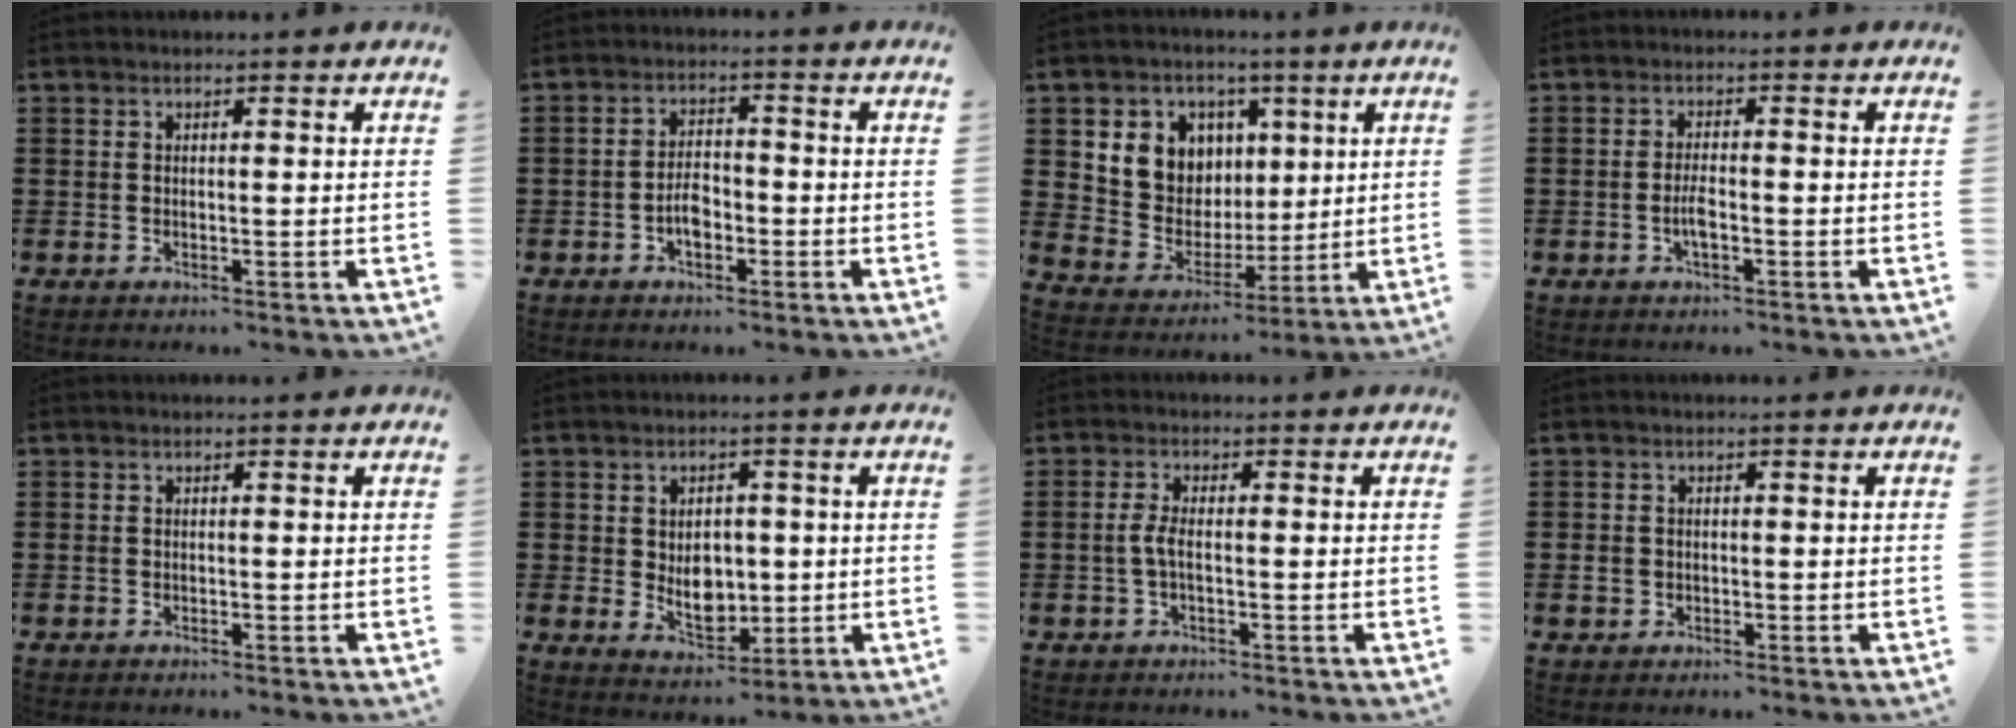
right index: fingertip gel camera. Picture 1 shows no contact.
{"total": 3.8, "force": [-1.4, 2.1, 2.9], "torque": [-0.060, 0.004, -0.027]}
{"total": 8.3, "force": [2.8, 7.7, 1.4], "torque": [-0.069, -0.020, 0.055]}
{"total": 2.9, "force": [-0.9, 0.9, 2.6], "torque": [-0.055, 0.001, -0.020]}
{"total": 0.0}
{"total": 5.8, "force": [0.1, 4.3, 3.8], "torque": [-0.049, -0.001, -0.004]}
{"total": 2.7, "force": [-0.6, 0.7, 2.6], "torque": [-0.069, -0.008, -0.019]}
{"total": 1.6, "force": [-0.3, 1.4, 0.7], "torque": [-0.016, 0.006, -0.008]}